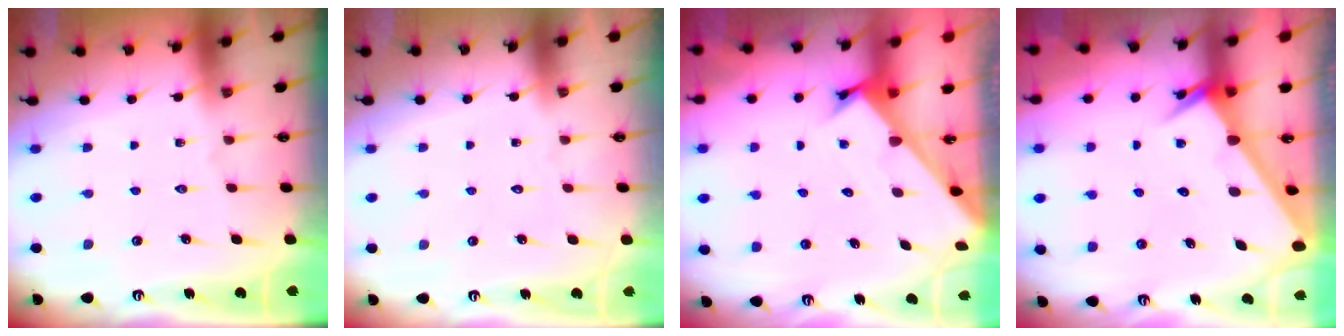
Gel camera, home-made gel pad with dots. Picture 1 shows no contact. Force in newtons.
{"total": 1.7, "press": 1.7, "slide": 0.1}
{"total": 2.5, "press": 2.5, "slide": 0.2}
{"total": 2.8, "press": 2.8, "slide": 0.1}